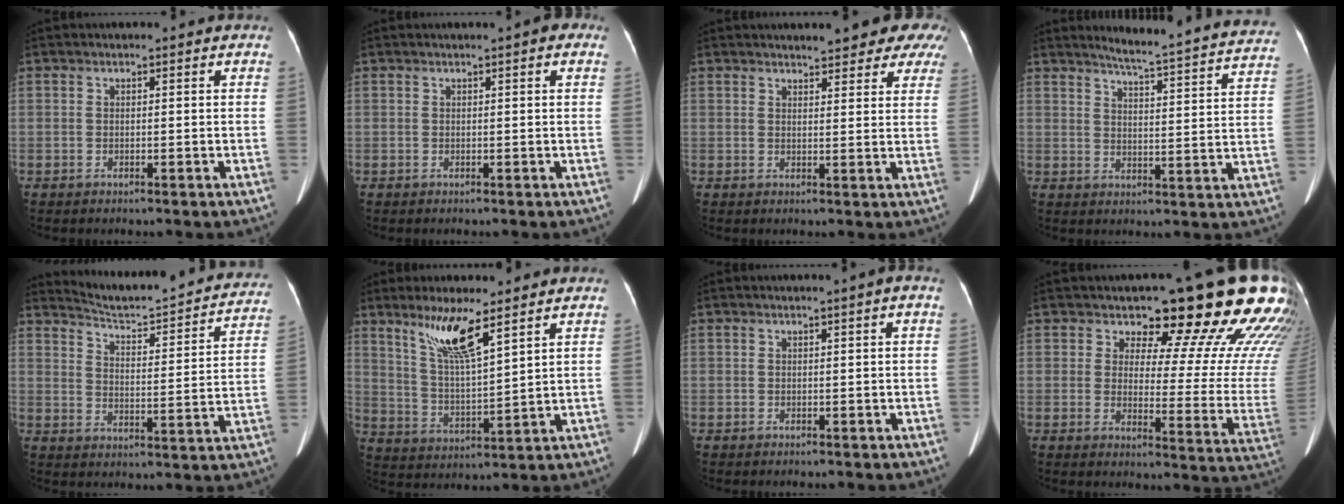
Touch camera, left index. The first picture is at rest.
{"total": 1.7, "force": [0.8, 0.4, 1.4], "torque": [-0.017, 0.006, 0.006]}
{"total": 9.8, "force": [8.0, 2.9, 4.9], "torque": [-0.038, 0.004, 0.078]}
{"total": 20.9, "force": [19.7, 0.6, 6.9], "torque": [-0.094, -0.066, 0.227]}
{"total": 21.7, "force": [20.4, 2.5, 6.8], "torque": [-0.093, -0.046, 0.256]}
{"total": 8.7, "force": [5.8, 0.6, 6.4], "torque": [-0.130, -0.006, 0.115]}
{"total": 0.8, "force": [0.2, -0.1, 0.8], "torque": [-0.011, 0.003, 0.003]}
{"total": 20.7, "force": [16.2, 5.0, 11.9], "torque": [-0.133, -0.072, 0.177]}